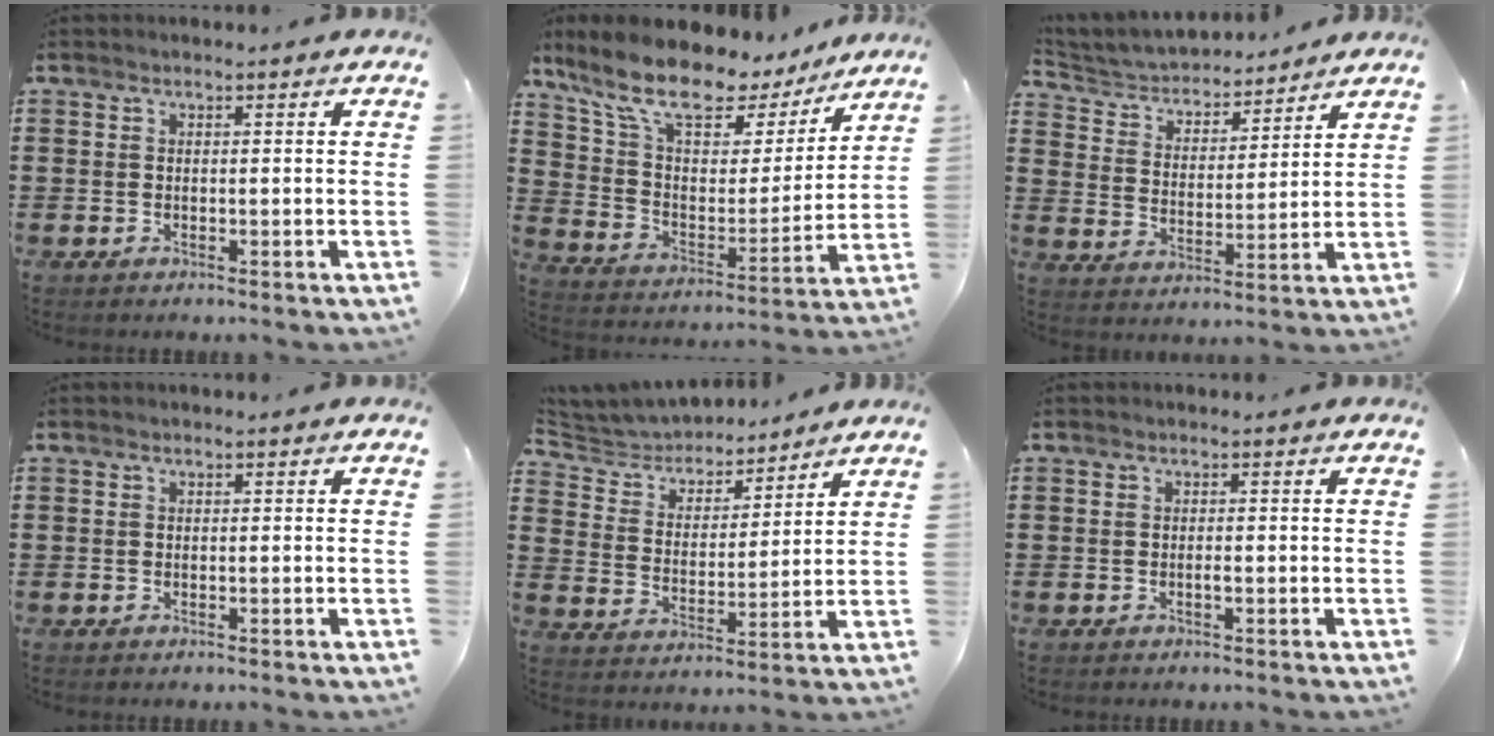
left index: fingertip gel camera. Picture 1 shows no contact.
{"total": 12.1, "force": [10.1, 3.7, 5.5], "torque": [-0.140, -0.065, 0.172]}
{"total": 4.3, "force": [4.1, 1.0, 0.4], "torque": [-0.034, -0.027, 0.067]}
{"total": 0.0}
{"total": 5.2, "force": [5.1, 1.0, 0.4], "torque": [-0.039, -0.032, 0.086]}
{"total": 0.6, "force": [-0.2, 0.1, 0.6], "torque": [-0.011, -0.002, -0.002]}